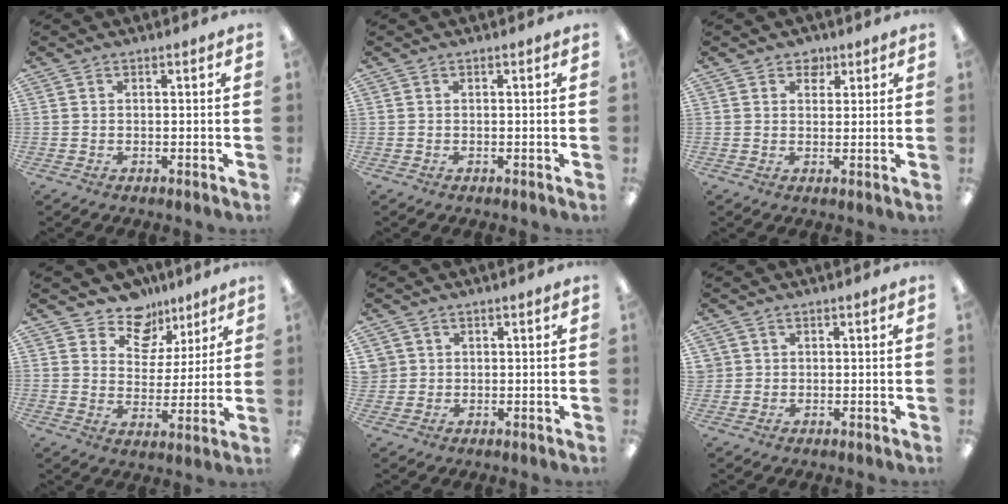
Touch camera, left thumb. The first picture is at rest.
{"total": 0.0}
{"total": 3.4, "force": [2.3, 2.4, 0.7], "torque": [0.002, -0.006, 0.038]}
{"total": 10.7, "force": [8.2, 6.4, 2.3], "torque": [-0.042, -0.059, 0.153]}
{"total": 2.7, "force": [1.0, 2.5, -0.1], "torque": [-0.007, 0.006, 0.019]}
{"total": 1.7, "force": [0.6, 1.6, -0.1], "torque": [-0.001, 0.002, 0.011]}